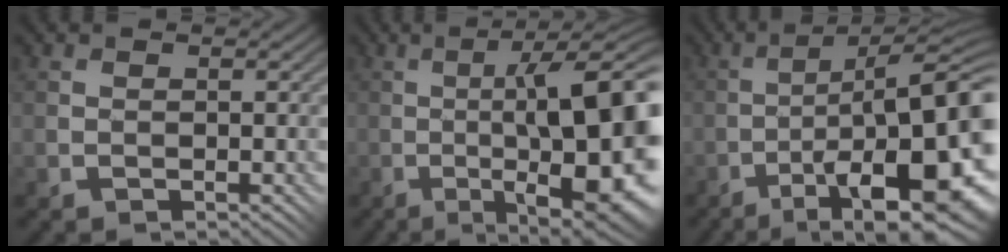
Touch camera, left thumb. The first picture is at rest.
{"total": 17.0, "force": [-2.0, 4.0, 16.4], "torque": [-0.210, 0.004, -0.025]}
{"total": 16.3, "force": [-6.5, 3.5, 14.5], "torque": [-0.199, 0.007, -0.094]}